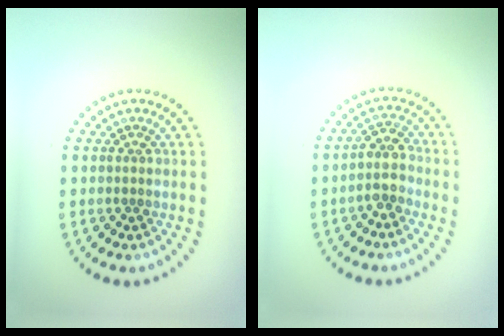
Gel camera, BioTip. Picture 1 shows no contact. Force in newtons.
{"total": 2.7, "press": 2.3, "slide": 1.5}